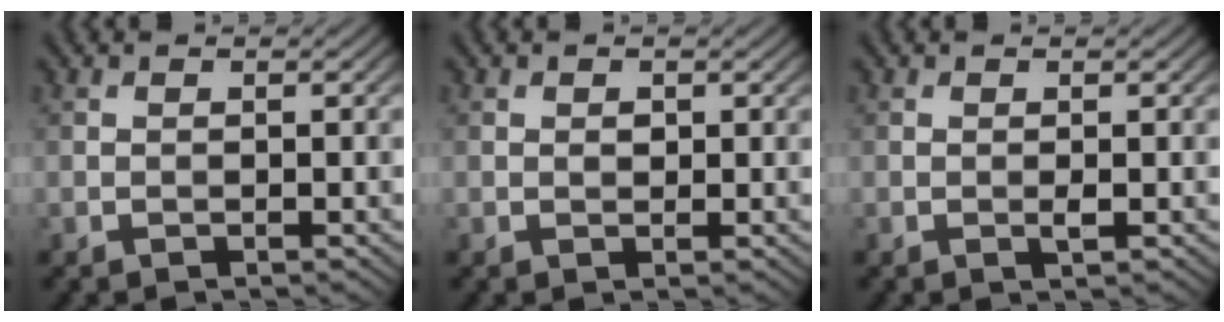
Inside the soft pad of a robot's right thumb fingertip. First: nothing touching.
{"total": 0.9, "force": [0.3, 0.7, 0.5], "torque": [-0.010, -0.003, 0.004]}
{"total": 0.7, "force": [-0.1, 0.1, 0.7], "torque": [-0.015, -0.002, -0.003]}